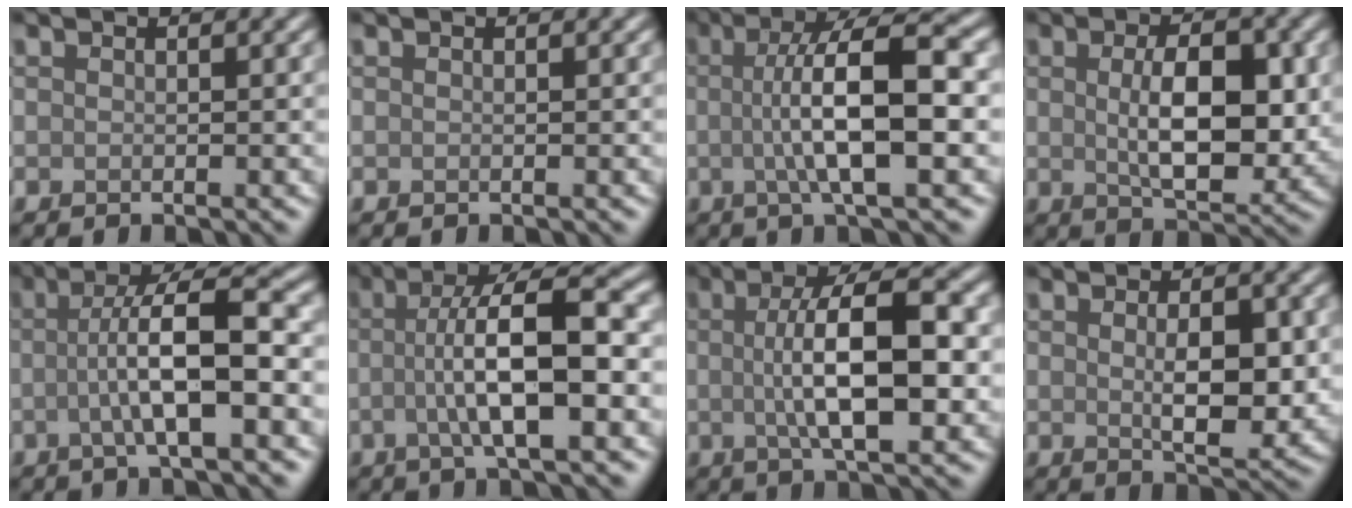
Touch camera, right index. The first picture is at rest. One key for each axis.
{"total": 0.0}
{"total": 8.4, "fx": 0.1, "fy": 2.0, "fz": 8.2, "tx": -0.126, "ty": 0.005, "tz": -0.002}
{"total": 6.9, "fx": 0.3, "fy": 3.4, "fz": 6.0, "tx": -0.101, "ty": -0.007, "tz": 0.011}
{"total": 6.8, "fx": -0.7, "fy": 1.3, "fz": 6.7, "tx": -0.109, "ty": 0.016, "tz": -0.019}
{"total": 7.8, "fx": -0.7, "fy": 1.7, "fz": 7.6, "tx": -0.121, "ty": 0.013, "tz": -0.016}
{"total": 8.8, "fx": 0.2, "fy": 2.8, "fz": 8.3, "tx": -0.133, "ty": 0.005, "tz": 0.000}
{"total": 4.7, "fx": 0.0, "fy": 2.1, "fz": 4.2, "tx": -0.068, "ty": -0.008, "tz": 0.006}